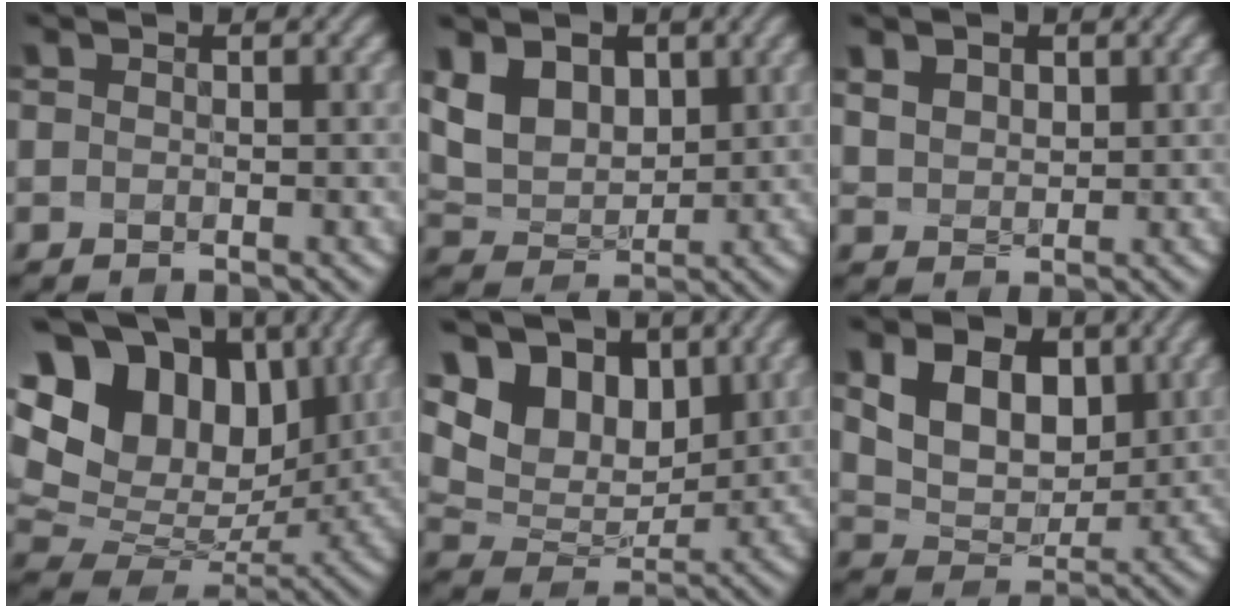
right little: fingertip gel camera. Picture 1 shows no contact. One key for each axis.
{"total": 6.3, "fx": 2.7, "fy": 4.3, "fz": 3.7, "tx": -0.083, "ty": 0.013, "tz": 0.048}
{"total": 4.5, "fx": 2.4, "fy": 3.0, "fz": 2.2, "tx": -0.068, "ty": 0.020, "tz": 0.034}
{"total": 16.9, "fx": 7.2, "fy": 11.7, "fz": 9.8, "tx": -0.210, "ty": 0.052, "tz": 0.142}
{"total": 8.4, "fx": 4.6, "fy": 5.5, "fz": 4.5, "tx": -0.112, "ty": 0.008, "tz": 0.081}
{"total": 6.0, "fx": 2.2, "fy": 3.8, "fz": 4.1, "tx": -0.080, "ty": -0.007, "tz": 0.036}